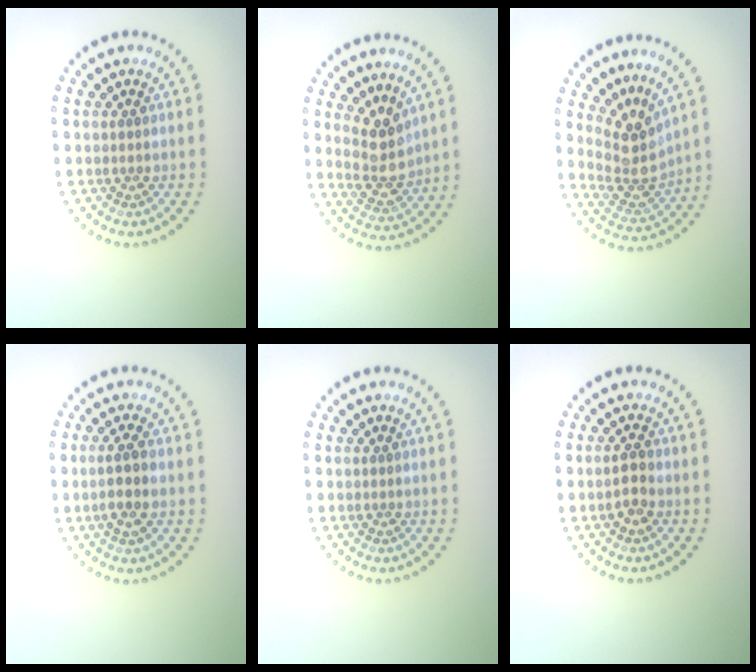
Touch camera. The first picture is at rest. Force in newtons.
{"total": 3.4, "press": 2.8, "slide": 1.8}
{"total": 3.9, "press": 2.8, "slide": 2.7}
{"total": 2.5, "press": 2.3, "slide": 0.9}
{"total": 0.0}
{"total": 1.9, "press": 1.8, "slide": 0.3}